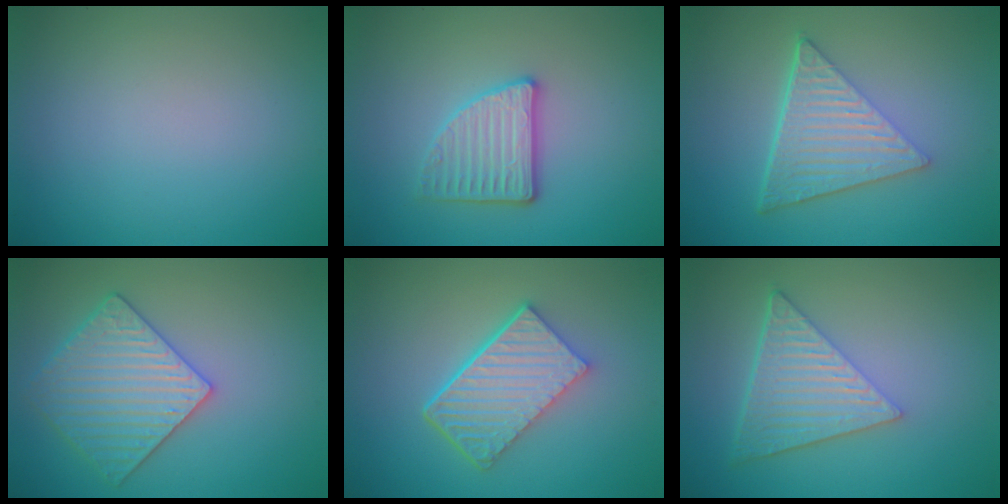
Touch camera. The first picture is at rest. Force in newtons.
{"total": 3.3, "press": 3.0, "slide": 1.4}
{"total": 6.8, "press": 4.5, "slide": 5.1}
{"total": 4.9, "press": 4.5, "slide": 1.9}
{"total": 6.2, "press": 4.3, "slide": 4.4}
{"total": 6.5, "press": 4.5, "slide": 4.7}